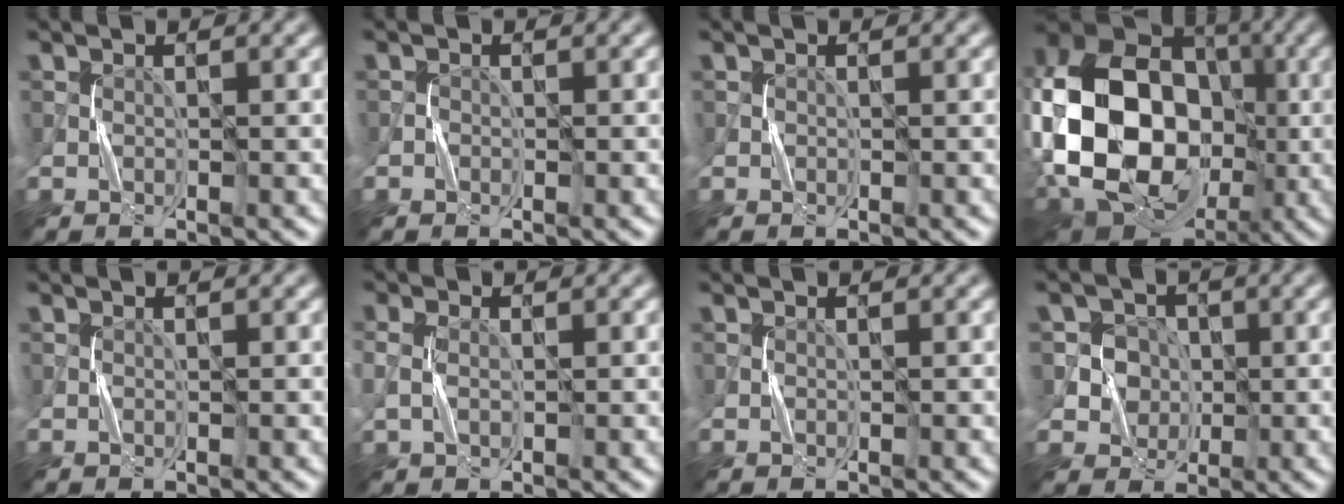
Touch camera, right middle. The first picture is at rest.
{"total": 0.7, "force": [-0.6, 0.3, -0.2], "torque": [0.005, 0.001, -0.010]}
{"total": 0.0}
{"total": 17.9, "force": [-3.2, 13.1, 11.8], "torque": [-0.217, 0.002, -0.062]}
{"total": 0.0}
{"total": 0.9, "force": [-0.6, -0.5, -0.3], "torque": [0.009, -0.001, -0.010]}
{"total": 0.0}
{"total": 6.9, "force": [0.8, 6.2, 2.8], "torque": [-0.059, 0.030, 0.001]}